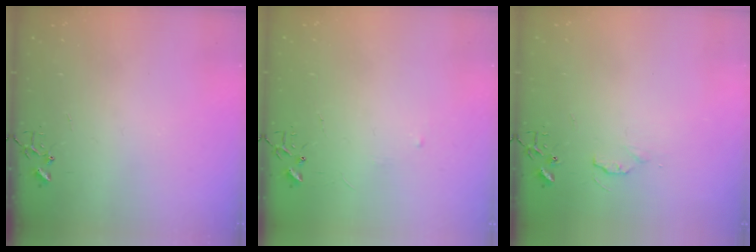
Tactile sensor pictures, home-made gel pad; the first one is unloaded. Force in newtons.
{"total": 2.9, "press": 2.9, "slide": 0.4}
{"total": 3.8, "press": 3.7, "slide": 0.5}